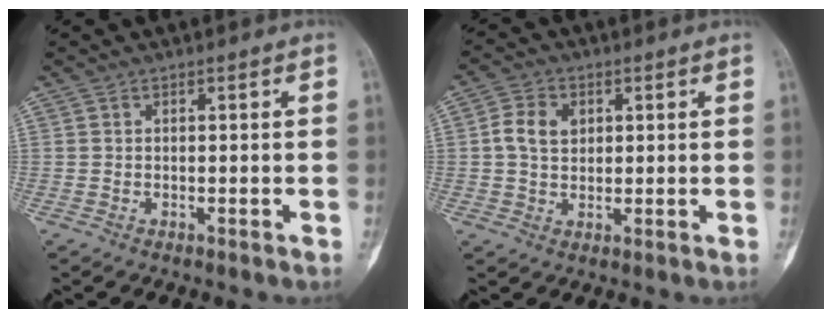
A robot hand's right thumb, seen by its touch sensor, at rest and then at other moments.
{"total": 5.6, "force": [1.1, 4.3, 3.5], "torque": [-0.057, 0.002, 0.018]}